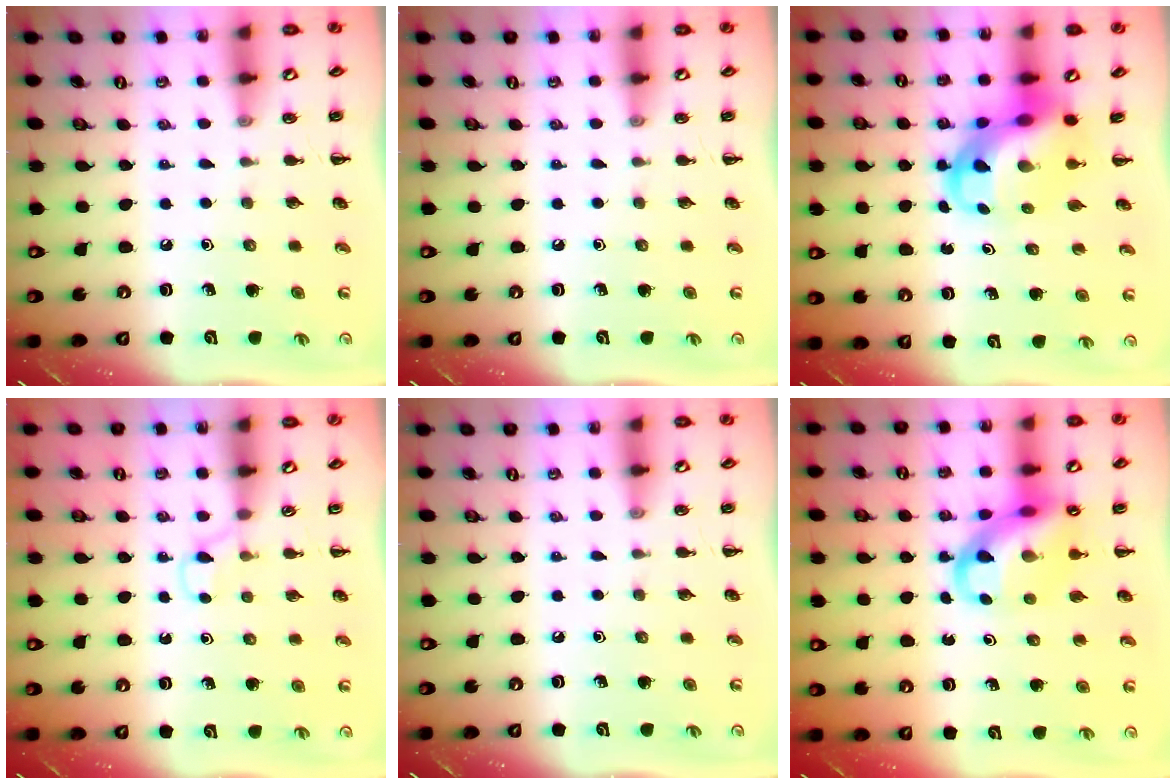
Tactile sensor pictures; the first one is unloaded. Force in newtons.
{"total": 0.0}
{"total": 9.4, "press": 8.9, "slide": 2.9}
{"total": 3.3, "press": 3.0, "slide": 1.3}
{"total": 0.0}
{"total": 12.0, "press": 11.6, "slide": 3.0}